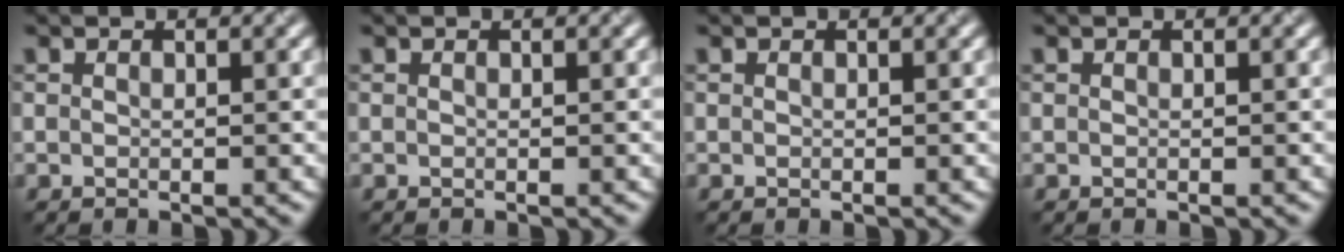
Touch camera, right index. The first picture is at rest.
{"total": 0.0}
{"total": 0.0}
{"total": 0.0}